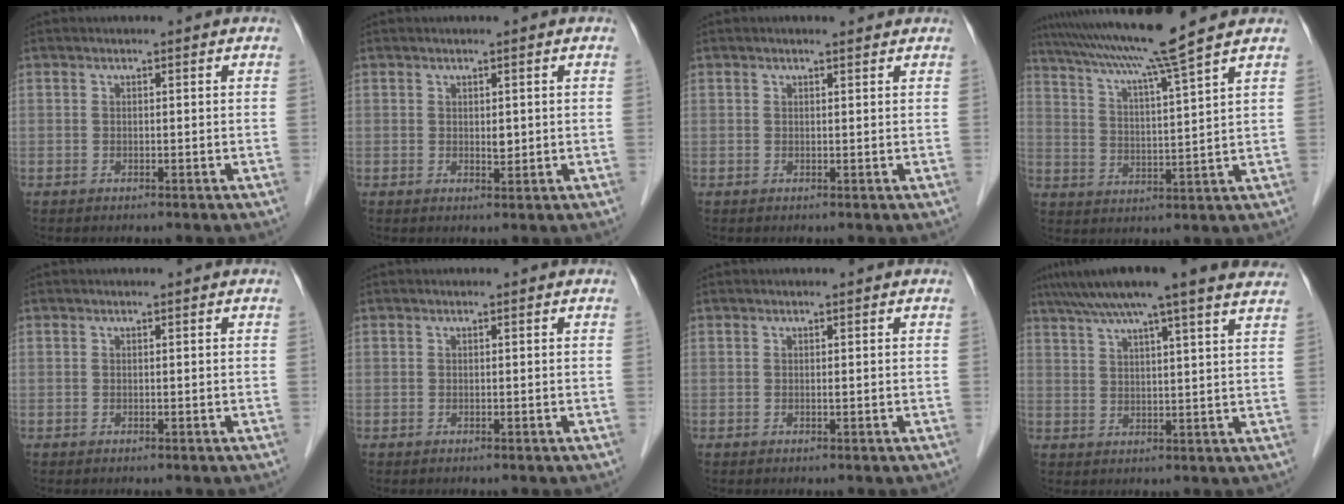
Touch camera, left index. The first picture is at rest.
{"total": 1.2, "force": [0.2, 0.6, 1.0], "torque": [-0.013, -0.002, 0.005]}
{"total": 1.6, "force": [1.3, 0.3, 0.8], "torque": [-0.016, 0.011, 0.019]}
{"total": 12.7, "force": [10.5, -2.5, 6.8], "torque": [-0.121, -0.002, 0.167]}
{"total": 0.0}
{"total": 0.0}
{"total": 0.0}
{"total": 17.7, "force": [14.5, 0.3, 10.2], "torque": [-0.168, 0.035, 0.187]}